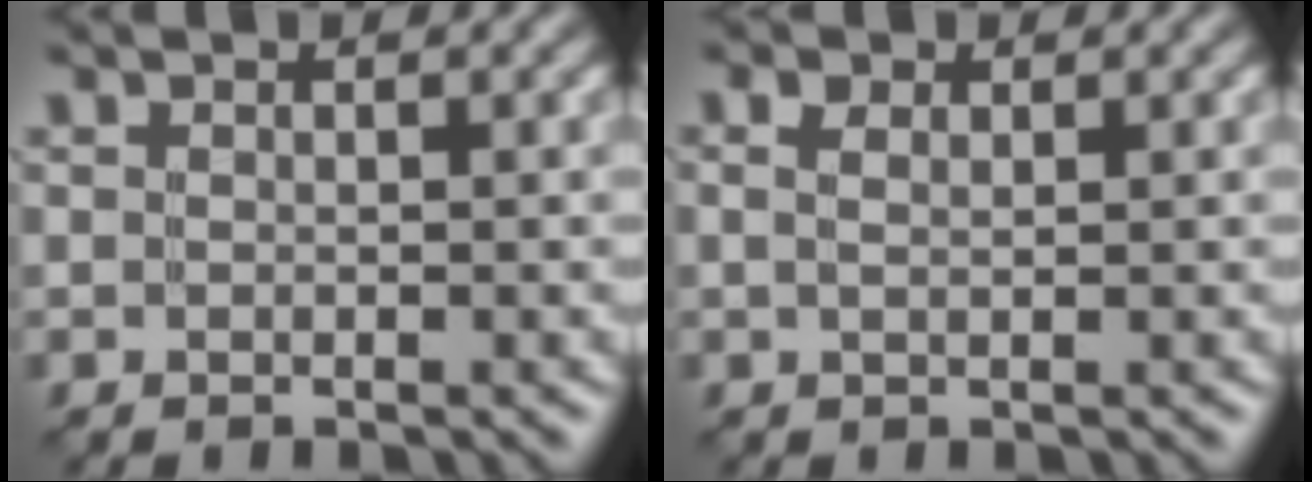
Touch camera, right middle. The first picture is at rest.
{"total": 1.7, "force": [1.0, 0.9, 1.1], "torque": [-0.020, 0.005, 0.006]}